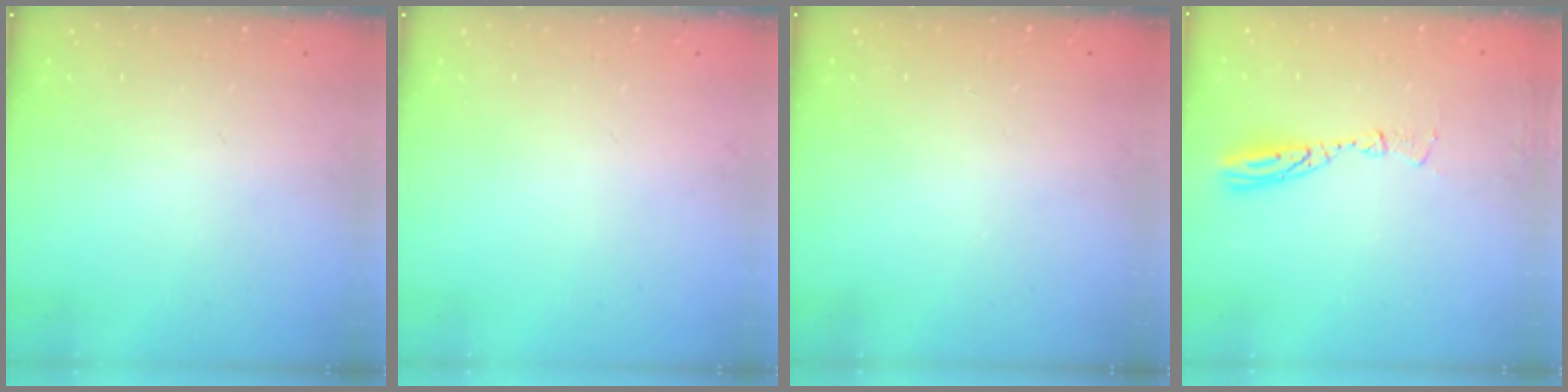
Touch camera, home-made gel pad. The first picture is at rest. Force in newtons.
{"total": 0.0}
{"total": 0.0}
{"total": 8.0, "press": 8.0, "slide": 0.7}